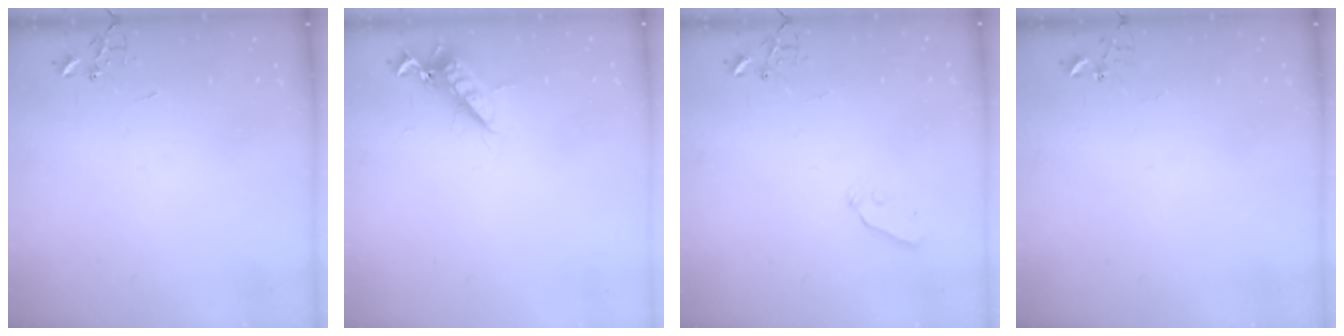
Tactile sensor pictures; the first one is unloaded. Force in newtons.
{"total": 11.1, "press": 11.1, "slide": 1.3}
{"total": 4.5, "press": 4.4, "slide": 0.7}
{"total": 3.9, "press": 3.9, "slide": 0.3}